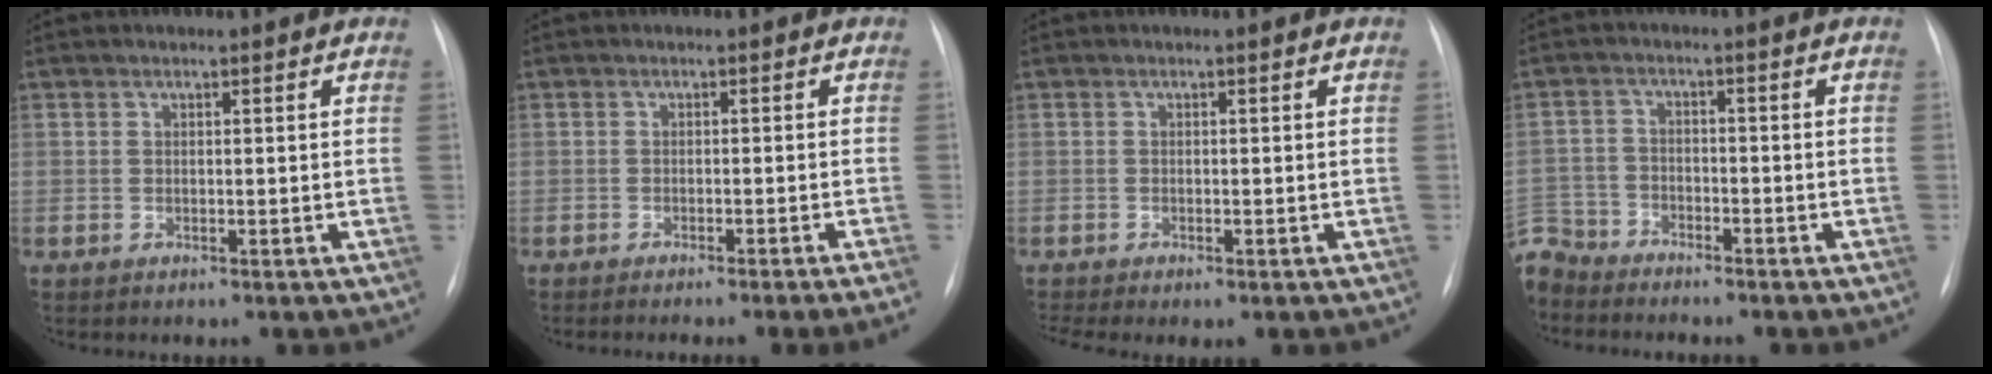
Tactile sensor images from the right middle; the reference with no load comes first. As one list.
[{"total": 6.7, "force": [-5.4, -1.8, 3.5], "torque": [-0.014, -0.005, -0.070]}, {"total": 2.5, "force": [-1.8, 0.6, 1.6], "torque": [-0.025, -0.005, -0.023]}, {"total": 7.5, "force": [-6.9, 3.0, 0.2], "torque": [-0.009, 0.002, -0.134]}]